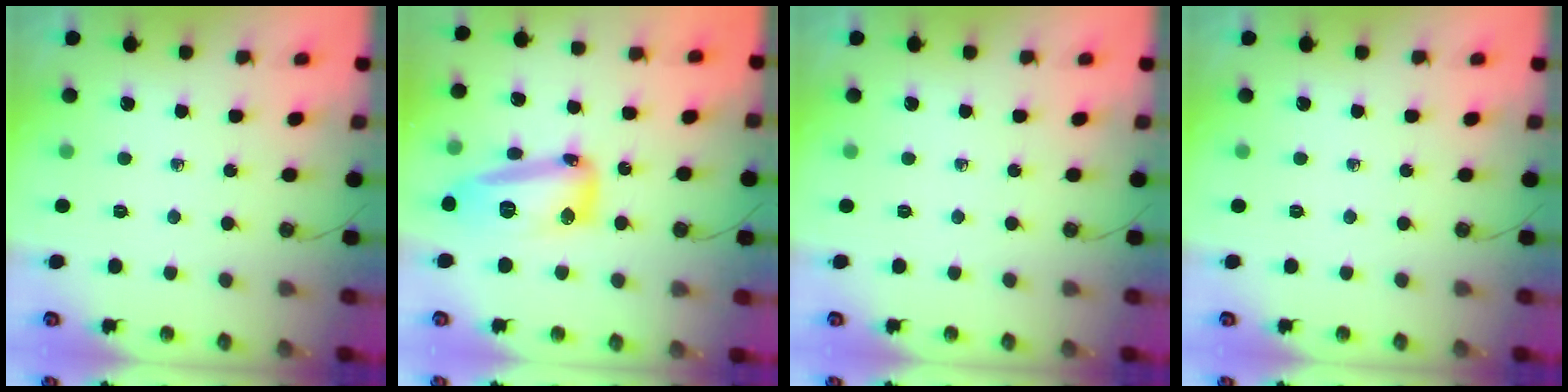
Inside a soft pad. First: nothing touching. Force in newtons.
{"total": 30.4, "press": 21.3, "slide": 21.7}
{"total": 0.0}
{"total": 0.0}